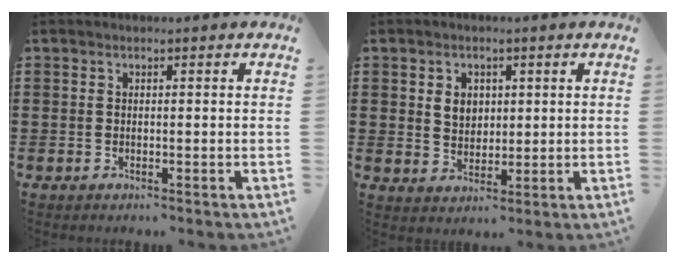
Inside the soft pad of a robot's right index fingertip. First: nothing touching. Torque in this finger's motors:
{"motor_torque": [0.03, 0.01, 0.09, 0.02]}